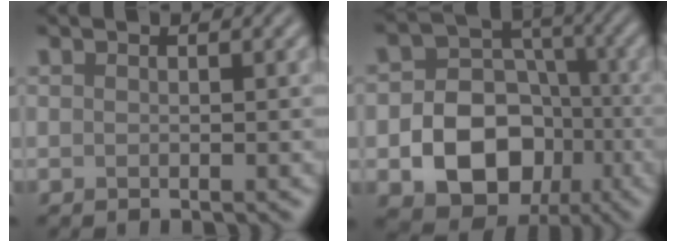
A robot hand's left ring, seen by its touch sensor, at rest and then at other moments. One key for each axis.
{"total": 10.1, "fx": -3.2, "fy": 8.0, "fz": 5.3, "tx": -0.071, "ty": -0.012, "tz": -0.077}